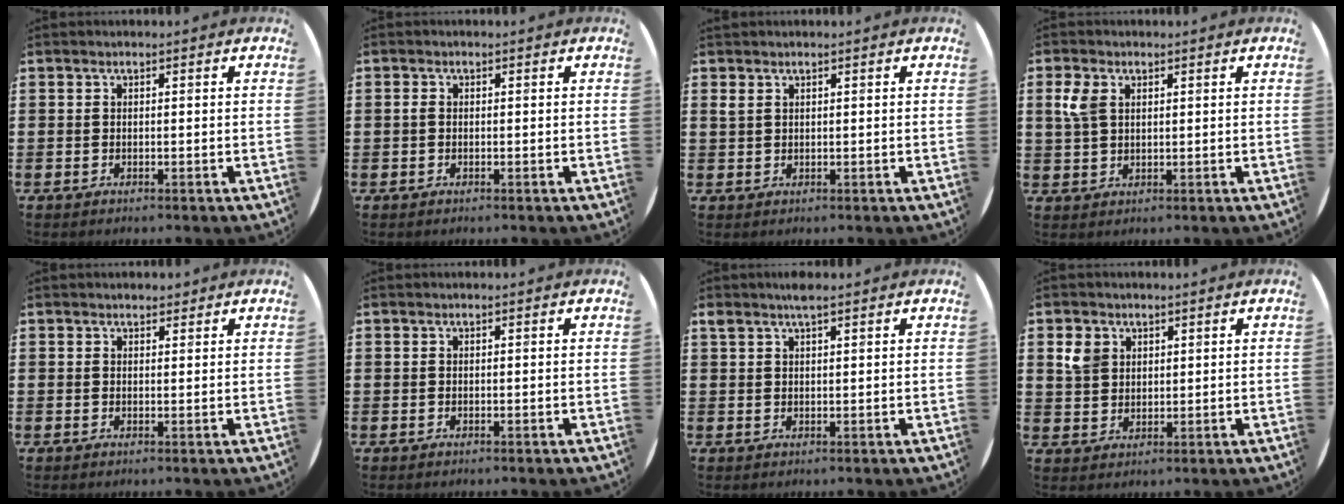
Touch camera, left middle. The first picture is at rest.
{"total": 0.6, "force": [-0.1, 0.5, 0.4], "torque": [-0.010, 0.003, -0.003]}
{"total": 1.1, "force": [0.8, 0.5, 0.3], "torque": [-0.009, 0.004, 0.016]}
{"total": 3.8, "force": [1.9, 2.3, 2.4], "torque": [-0.055, 0.010, 0.034]}
{"total": 1.3, "force": [1.3, 0.4, 0.1], "torque": [0.007, 0.001, 0.022]}
{"total": 0.0}
{"total": 2.3, "force": [1.8, 0.4, 1.3], "torque": [-0.027, 0.005, 0.032]}
{"total": 3.3, "force": [1.9, 2.6, 0.9], "torque": [-0.018, 0.003, 0.036]}